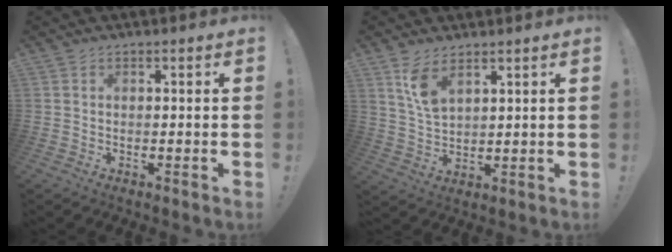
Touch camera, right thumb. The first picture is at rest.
{"total": 7.5, "force": [4.8, 3.4, 4.7], "torque": [-0.080, -0.025, 0.088]}